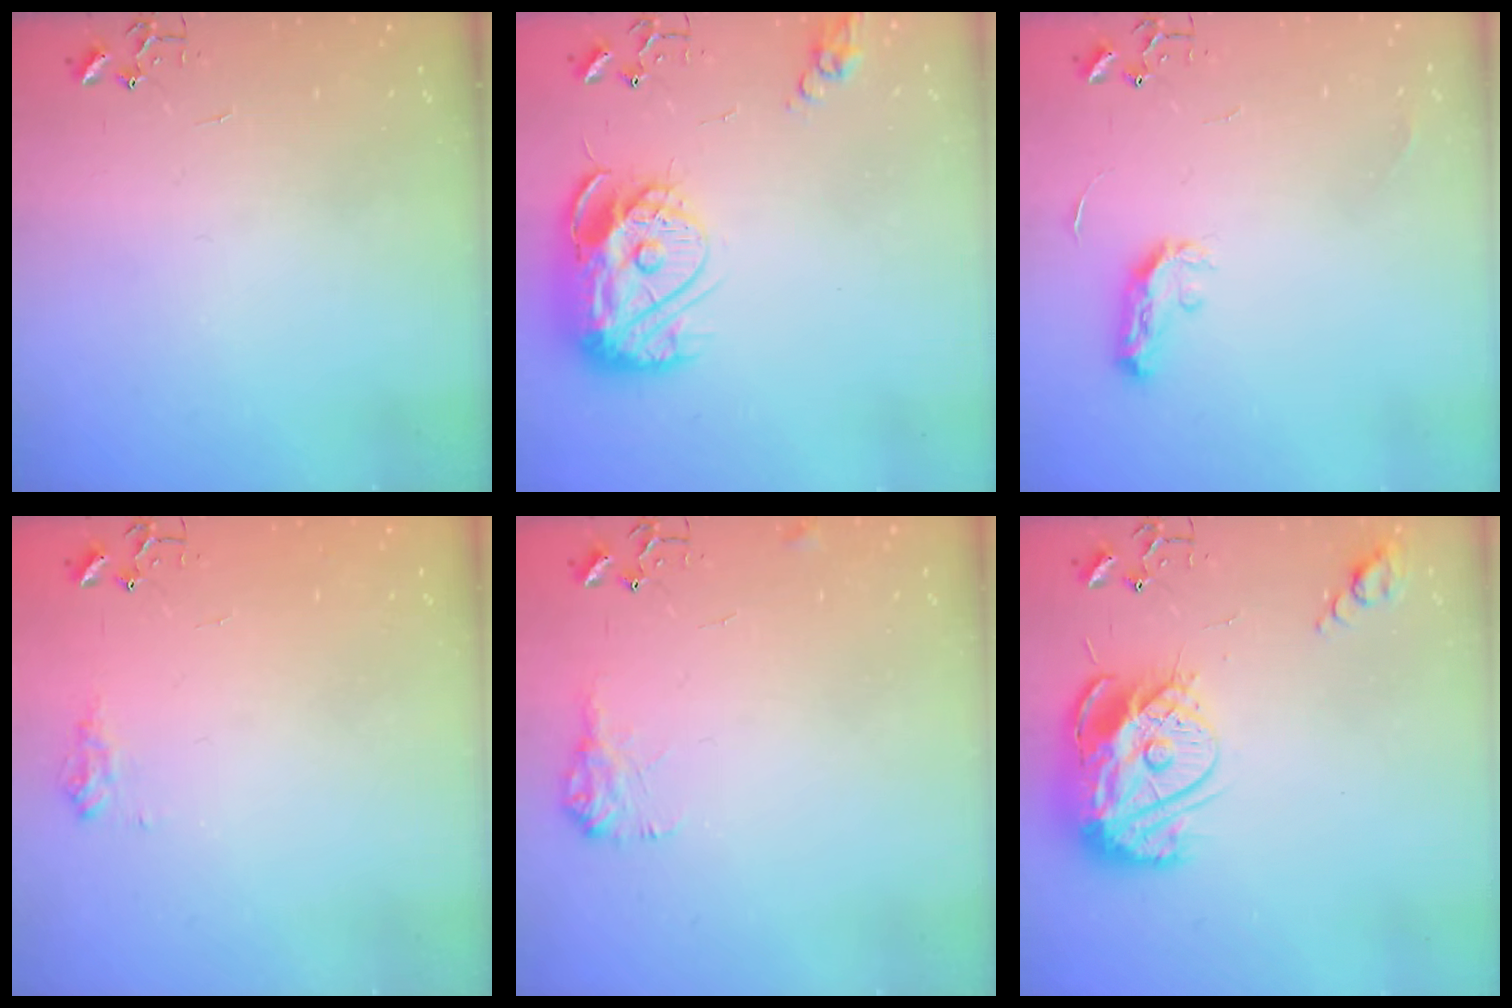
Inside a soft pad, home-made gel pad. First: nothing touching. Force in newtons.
{"total": 16.9, "press": 16.8, "slide": 1.7}
{"total": 6.7, "press": 6.7, "slide": 0.5}
{"total": 7.5, "press": 7.5, "slide": 0.3}
{"total": 8.5, "press": 8.5, "slide": 0.2}
{"total": 17.6, "press": 17.6, "slide": 1.5}